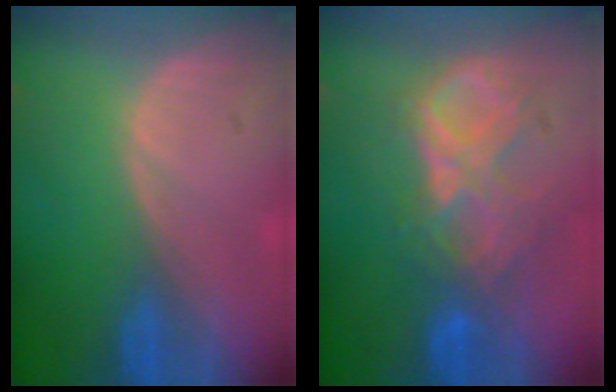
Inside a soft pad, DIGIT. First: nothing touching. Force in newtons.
{"total": 8.7, "press": 7.7, "slide": 4.1}